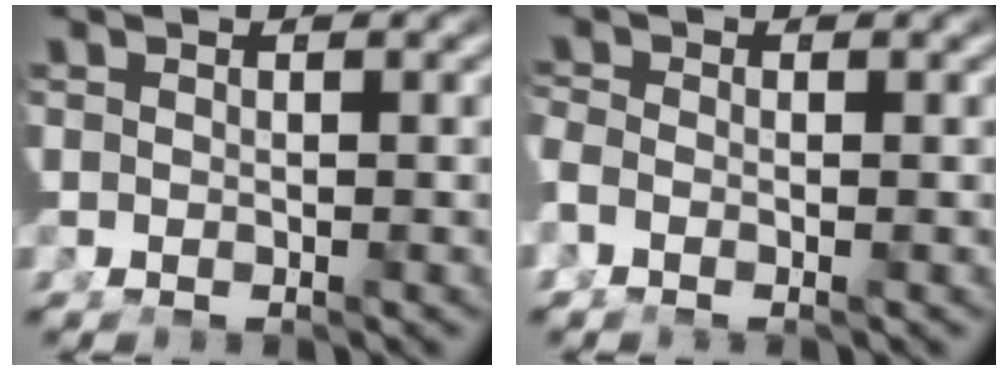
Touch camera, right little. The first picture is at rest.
{"total": 0.9, "force": [-0.5, 0.1, 0.7], "torque": [-0.023, -0.007, -0.007]}